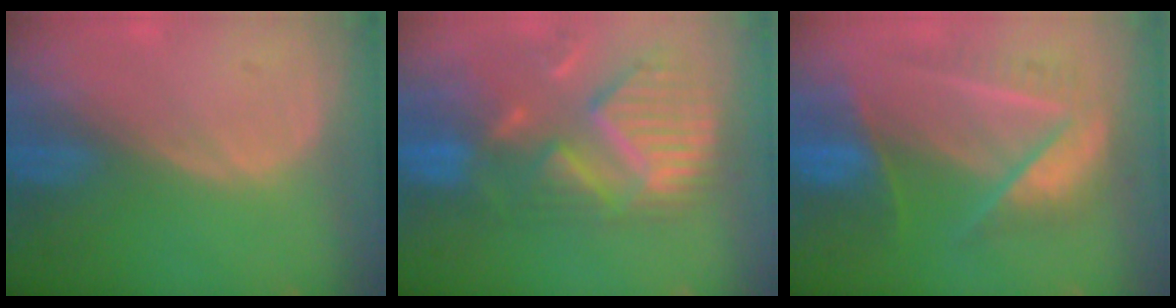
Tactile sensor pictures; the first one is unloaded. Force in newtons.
{"total": 12.6, "press": 10.7, "slide": 6.8}
{"total": 8.6, "press": 8.0, "slide": 3.1}